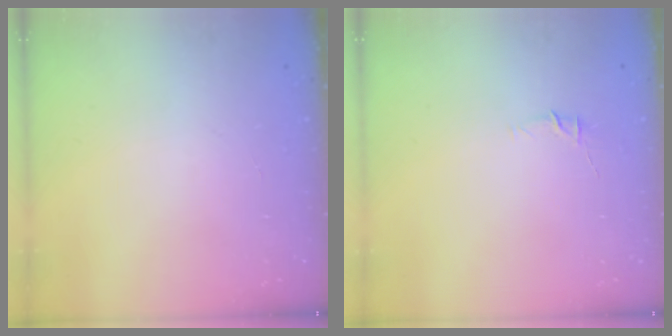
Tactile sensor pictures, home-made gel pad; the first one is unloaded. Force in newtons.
{"total": 4.5, "press": 4.4, "slide": 1.0}